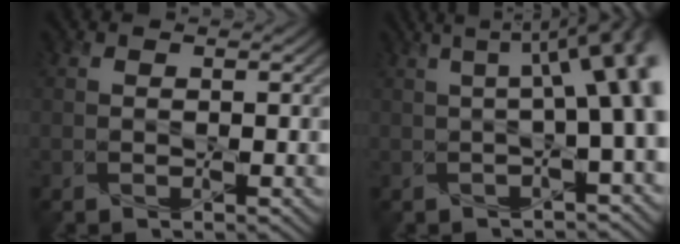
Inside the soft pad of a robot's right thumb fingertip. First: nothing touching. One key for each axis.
{"total": 9.9, "fx": 1.2, "fy": 2.6, "fz": 9.4, "tx": -0.120, "ty": 0.026, "tz": 0.013}